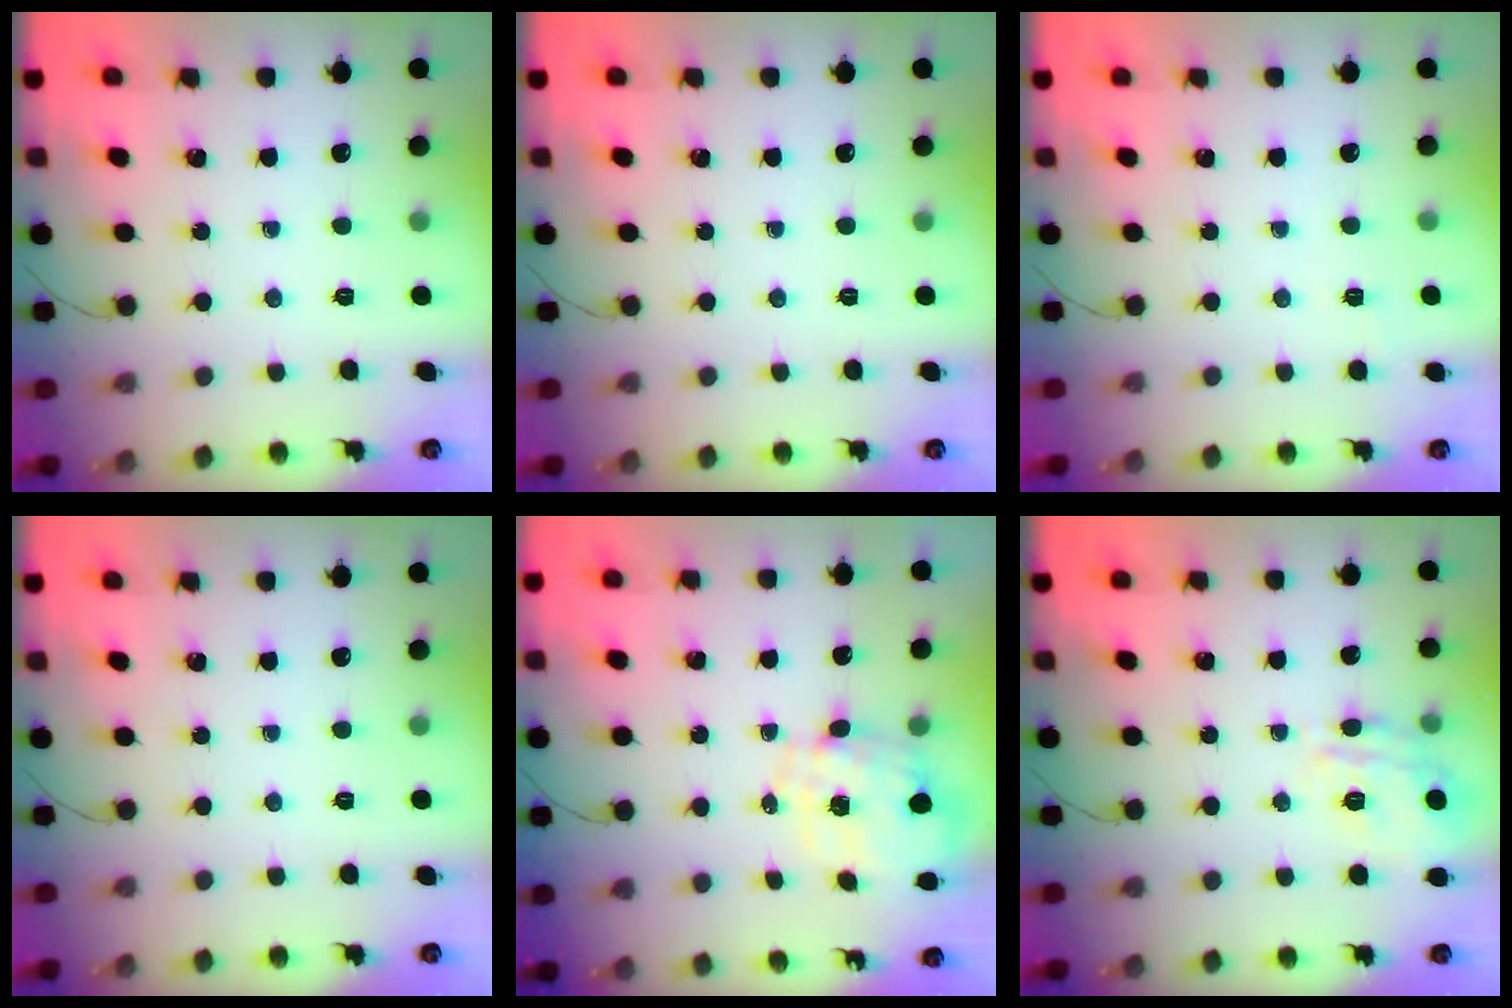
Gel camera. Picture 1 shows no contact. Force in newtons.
{"total": 0.0}
{"total": 3.9, "press": 3.7, "slide": 1.3}
{"total": 0.0}
{"total": 2.1, "press": 1.8, "slide": 1.1}
{"total": 11.9, "press": 11.9, "slide": 0.9}